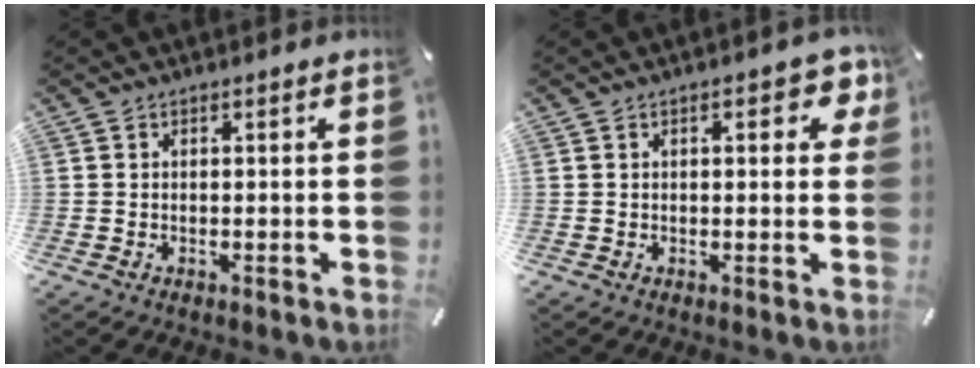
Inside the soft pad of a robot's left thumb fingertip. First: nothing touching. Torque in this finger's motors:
{"motor_torque": [0.07, 0.14, -0.06, 0.00, -0.12]}